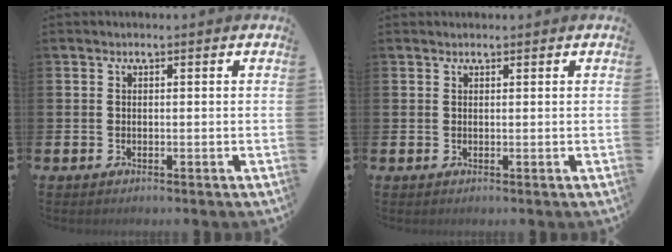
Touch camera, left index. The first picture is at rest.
{"total": 0.7, "force": [0.6, 0.2, 0.0], "torque": [0.016, -0.006, 0.008]}